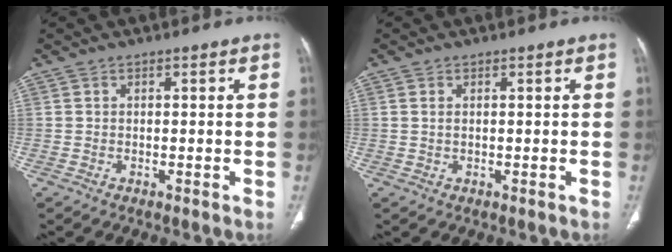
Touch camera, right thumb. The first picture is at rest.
{"total": 0.9, "force": [0.3, 0.4, 0.7], "torque": [-0.019, 0.004, 0.010]}